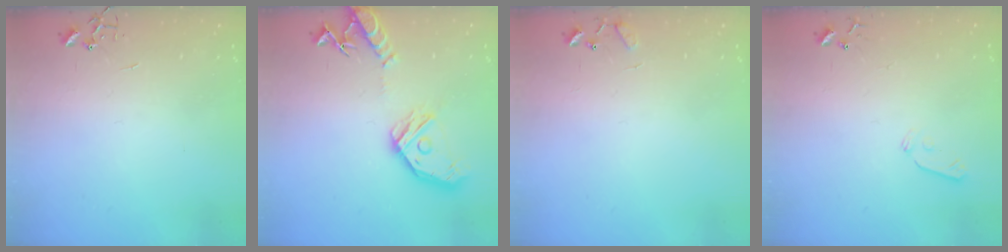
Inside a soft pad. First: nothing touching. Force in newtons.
{"total": 17.1, "press": 16.9, "slide": 2.2}
{"total": 7.6, "press": 7.5, "slide": 0.6}
{"total": 5.4, "press": 5.4, "slide": 0.8}